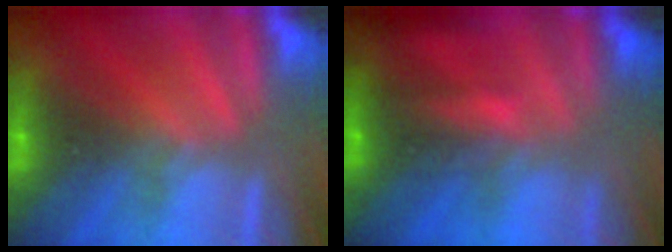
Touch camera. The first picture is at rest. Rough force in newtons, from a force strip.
{"total": 7.9}